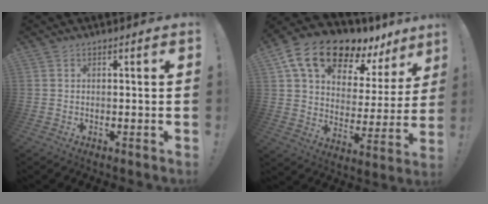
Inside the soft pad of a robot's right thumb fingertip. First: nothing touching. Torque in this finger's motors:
{"motor_torque": [0.63, 2.53, 0.49, -0.05, 0.15]}